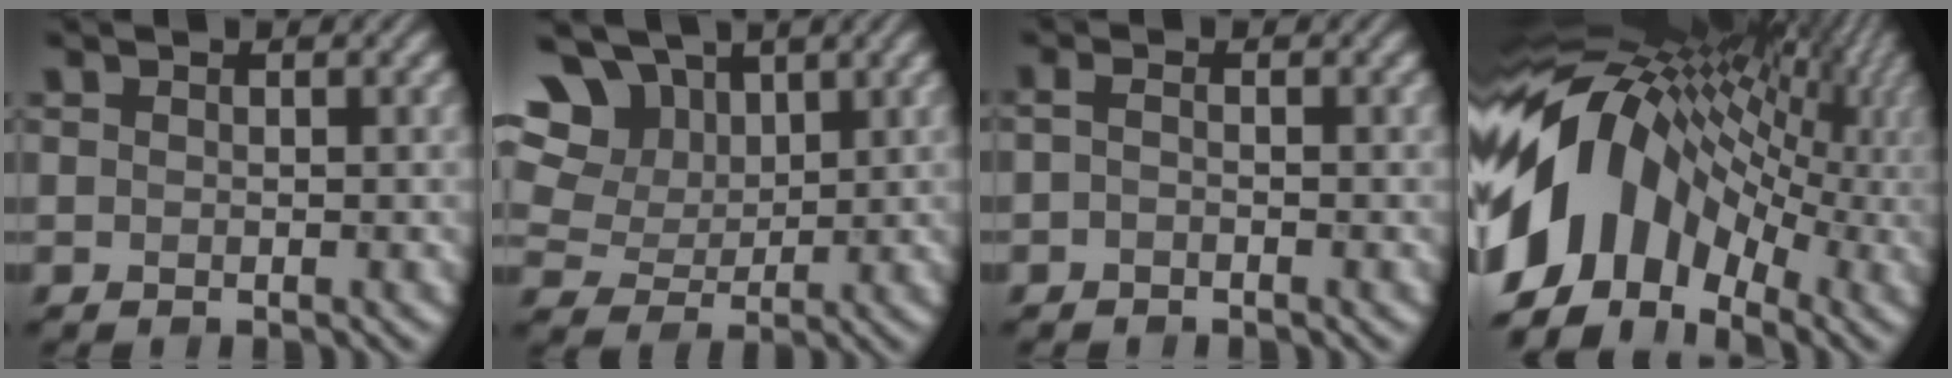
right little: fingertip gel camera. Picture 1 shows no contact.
{"total": 14.8, "force": [7.3, 10.5, 7.4], "torque": [-0.174, 0.041, 0.126]}
{"total": 0.9, "force": [-0.5, 0.3, 0.7], "torque": [-0.018, -0.003, -0.011]}
{"total": 15.3, "force": [-1.4, 10.6, 10.9], "torque": [-0.227, 0.020, -0.033]}